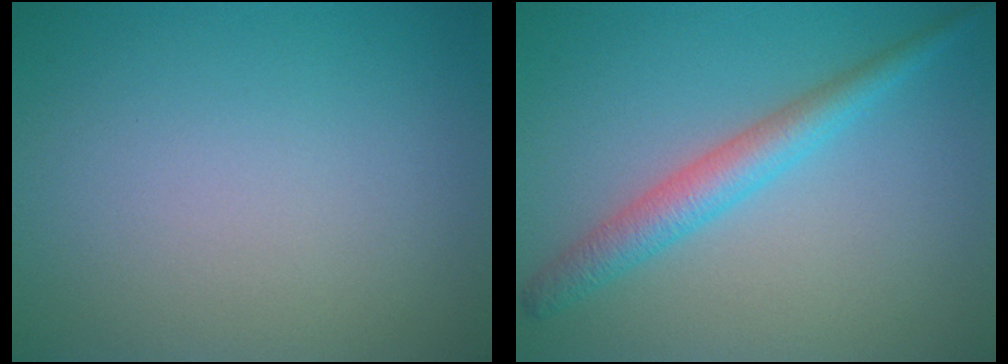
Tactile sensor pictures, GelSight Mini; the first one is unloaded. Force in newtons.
{"total": 3.4, "press": 3.4, "slide": 0.1}